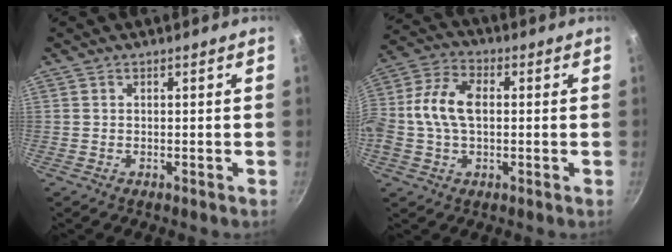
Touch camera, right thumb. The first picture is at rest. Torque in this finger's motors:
{"motor_torque": [0.98, 1.01, 1.05, -0.13, 0.28]}